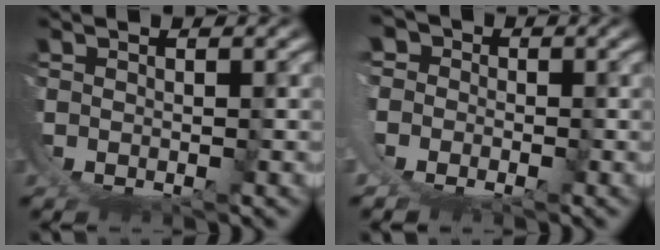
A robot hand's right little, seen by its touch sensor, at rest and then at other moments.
{"total": 5.9, "force": [2.1, 5.1, 2.1], "torque": [-0.051, -0.001, 0.020]}